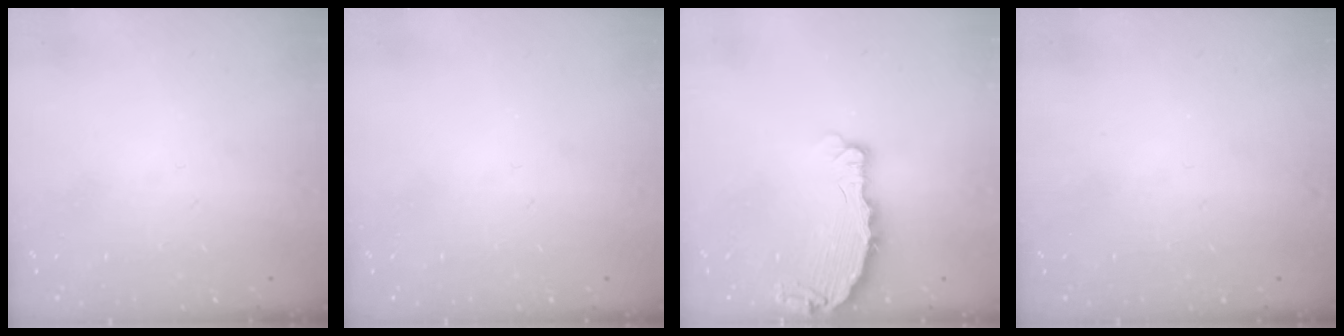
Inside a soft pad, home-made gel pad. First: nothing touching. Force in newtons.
{"total": 0.0}
{"total": 5.0, "press": 5.0, "slide": 0.6}
{"total": 0.0}